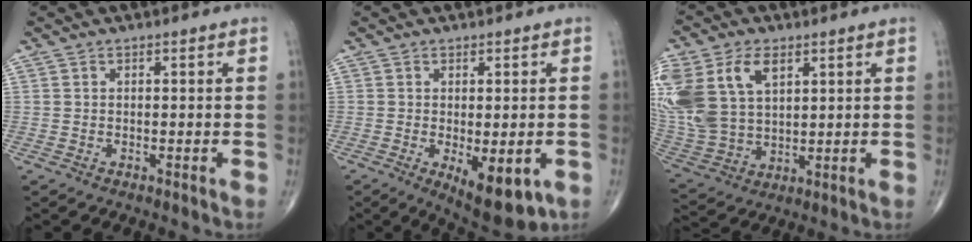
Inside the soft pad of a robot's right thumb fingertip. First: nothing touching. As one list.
[{"total": 10.2, "force": [-3.3, 4.1, 8.7], "torque": [-0.111, -0.017, -0.039]}, {"total": 21.8, "force": [8.0, 14.2, 14.5], "torque": [-0.348, 0.013, 0.166]}]